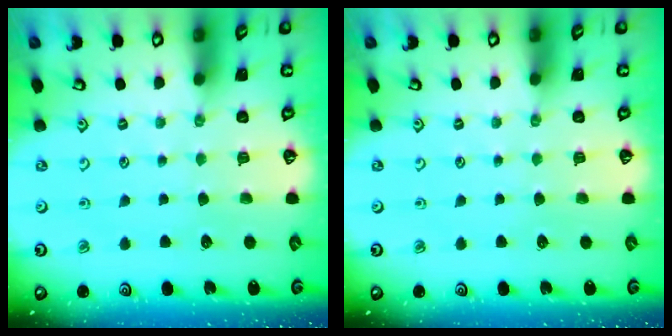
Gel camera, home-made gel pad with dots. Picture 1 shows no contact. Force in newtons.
{"total": 0.0}